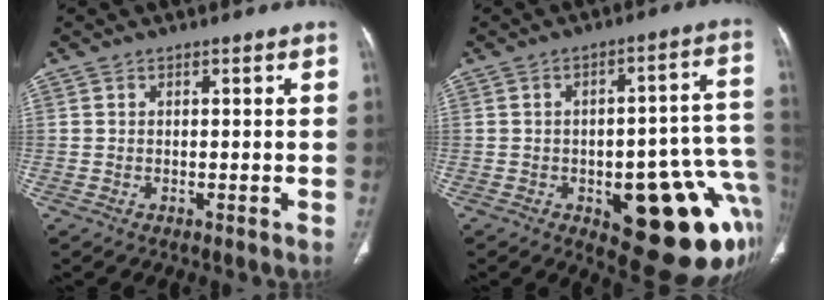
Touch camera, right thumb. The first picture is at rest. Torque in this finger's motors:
{"motor_torque": [2.68, 2.33, 1.22, -1.34, 0.32]}